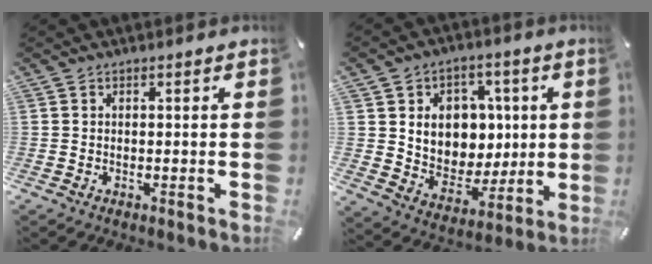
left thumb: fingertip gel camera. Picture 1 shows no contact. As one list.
[{"total": 11.0, "force": [2.8, 10.2, 3.2], "torque": [-0.048, -0.031, 0.062]}]